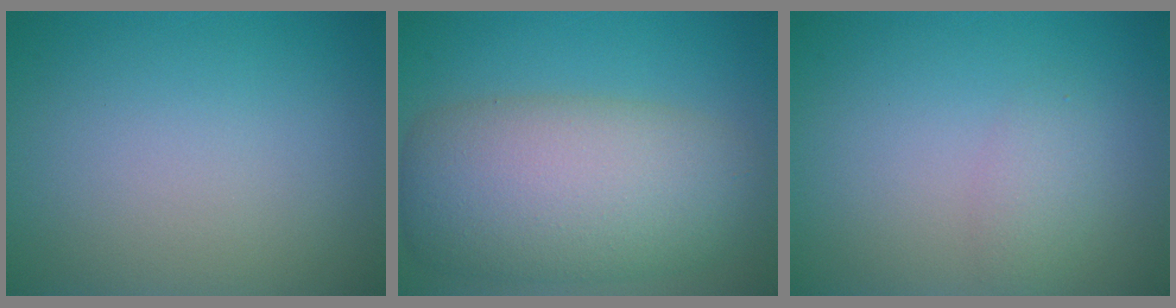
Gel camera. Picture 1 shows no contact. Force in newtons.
{"total": 10.4, "press": 10.3, "slide": 0.5}
{"total": 1.6, "press": 1.6, "slide": 0.1}